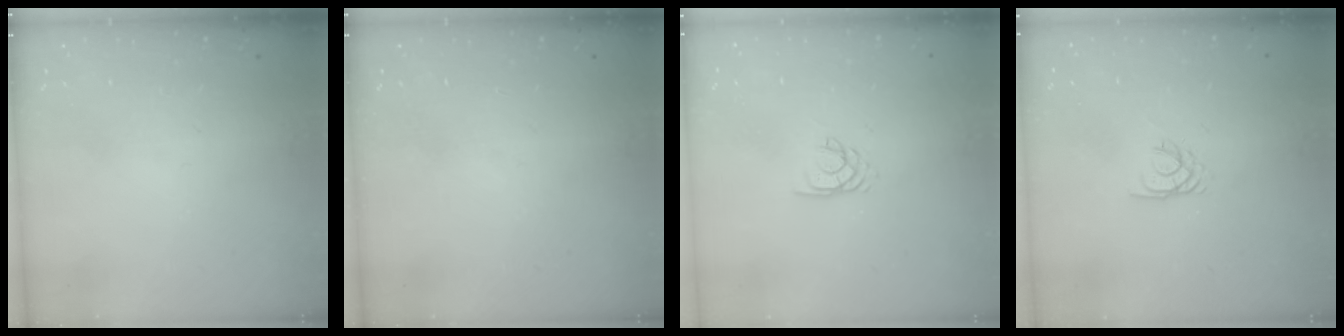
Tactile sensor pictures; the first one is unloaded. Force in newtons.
{"total": 0.0}
{"total": 1.9, "press": 1.8, "slide": 0.3}
{"total": 2.2, "press": 2.2, "slide": 0.3}